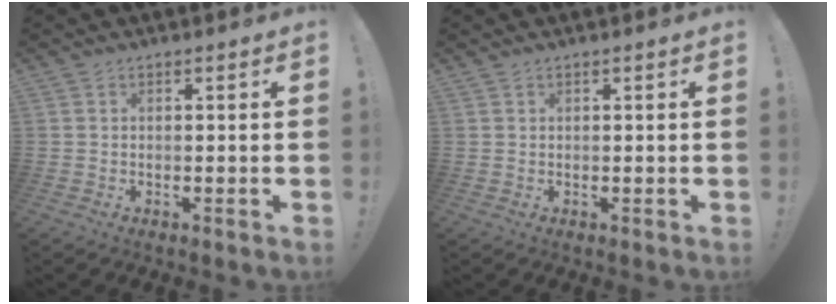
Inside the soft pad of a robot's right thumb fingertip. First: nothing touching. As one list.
[{"total": 0.5, "force": [0.5, 0.2, 0.0], "torque": [-0.004, 0.001, 0.010]}]